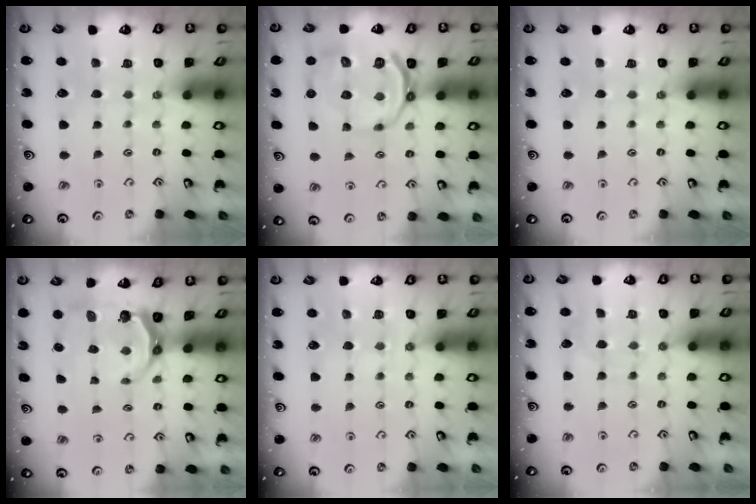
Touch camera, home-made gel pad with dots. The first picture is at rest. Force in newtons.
{"total": 11.4, "press": 11.0, "slide": 2.7}
{"total": 0.0}
{"total": 6.8, "press": 5.8, "slide": 3.7}
{"total": 6.3, "press": 6.3, "slide": 0.4}
{"total": 4.7, "press": 4.7, "slide": 0.4}